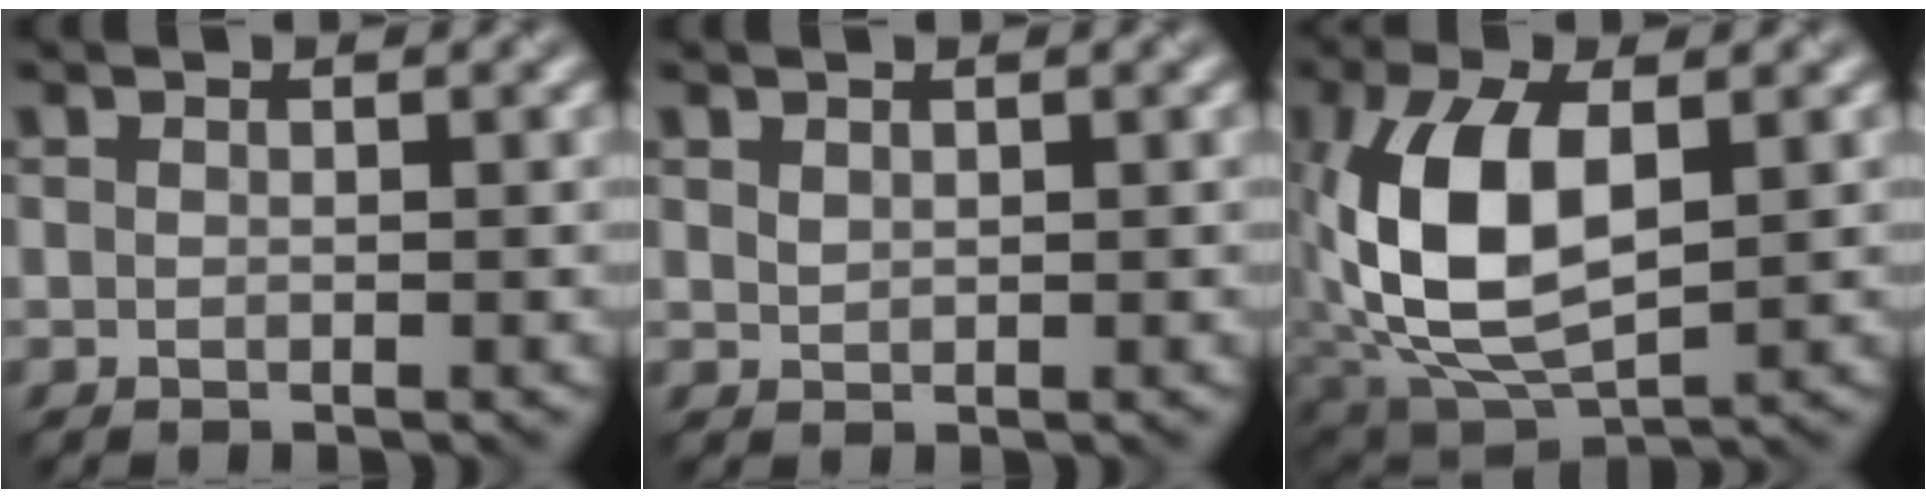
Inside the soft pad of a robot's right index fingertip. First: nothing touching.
{"total": 0.8, "force": [0.6, 0.4, 0.3], "torque": [-0.010, 0.000, 0.015]}
{"total": 10.0, "force": [0.7, 5.1, 8.6], "torque": [-0.186, 0.005, 0.013]}